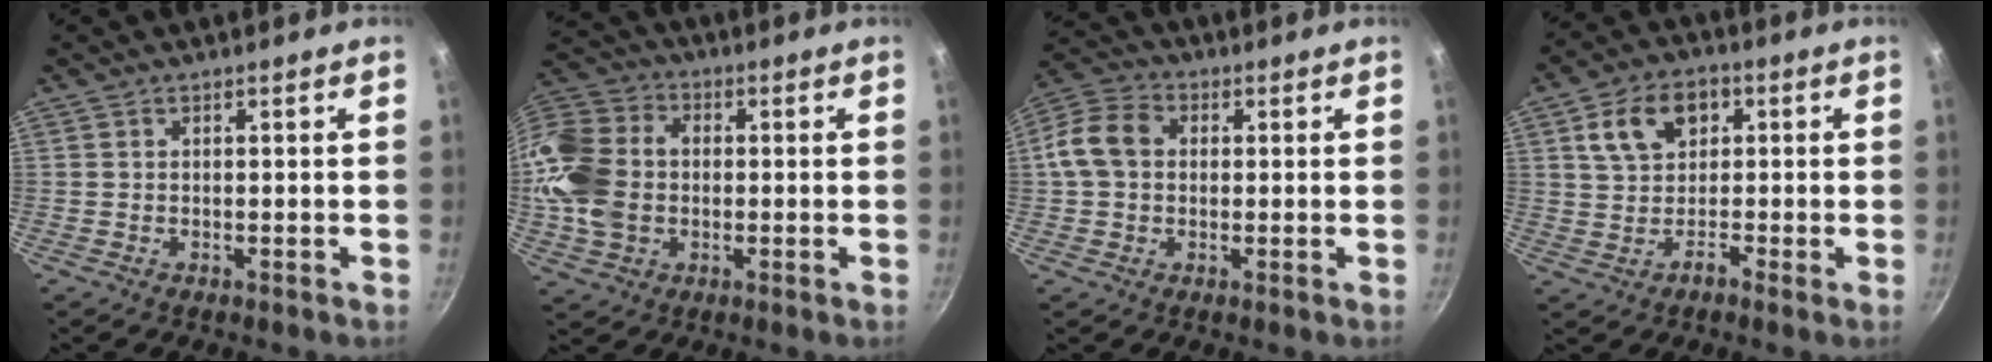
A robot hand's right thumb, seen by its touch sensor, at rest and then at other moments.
{"total": 17.7, "force": [-0.5, 13.7, 11.2], "torque": [-0.227, 0.028, -0.019]}
{"total": 9.0, "force": [0.8, 7.0, 5.5], "torque": [-0.092, 0.022, -0.002]}
{"total": 8.9, "force": [1.7, 6.9, 5.4], "torque": [-0.063, 0.020, 0.021]}